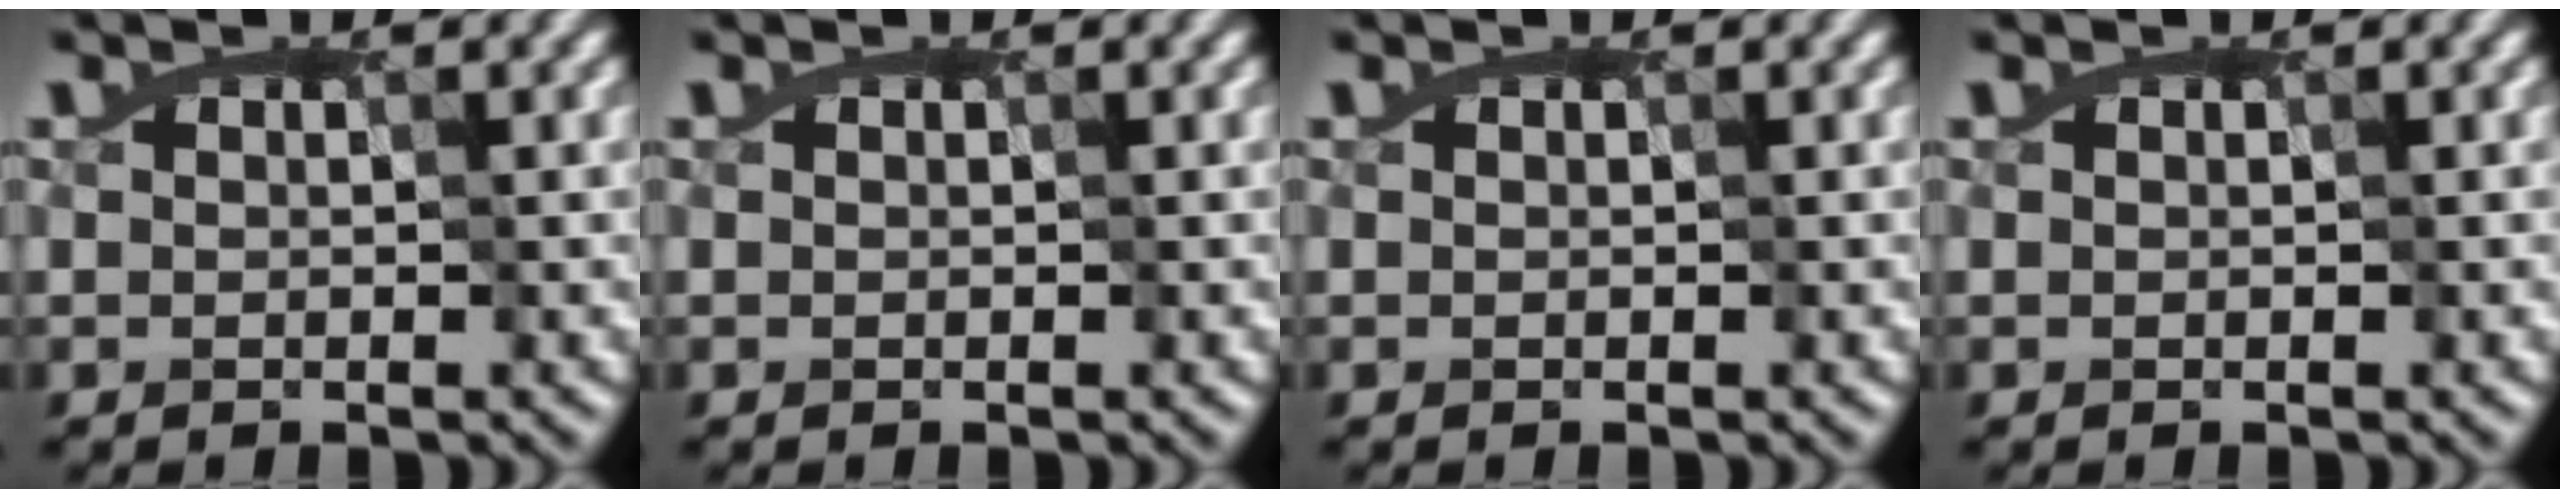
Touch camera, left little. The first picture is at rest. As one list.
[{"total": 0.0}, {"total": 0.0}, {"total": 0.0}]